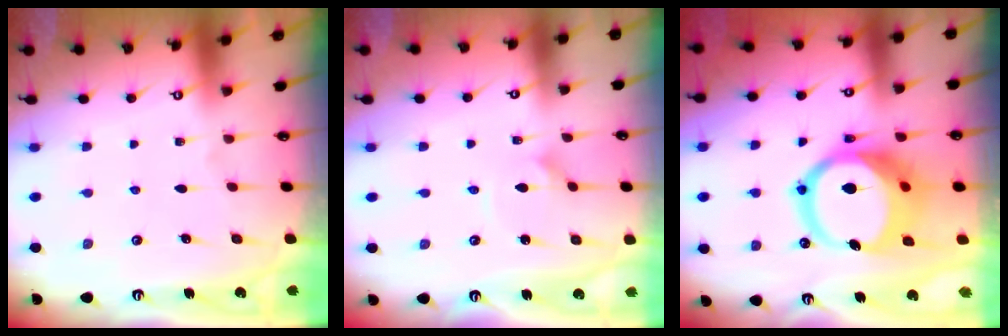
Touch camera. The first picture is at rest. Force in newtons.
{"total": 2.0, "press": 2.0, "slide": 0.0}
{"total": 16.6, "press": 16.5, "slide": 1.9}